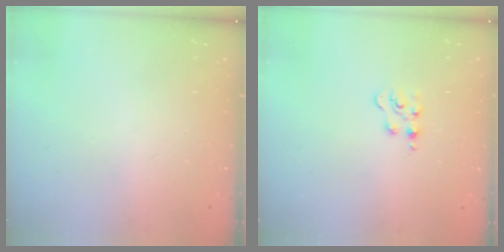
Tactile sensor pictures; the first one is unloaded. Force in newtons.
{"total": 3.5, "press": 3.5, "slide": 0.6}